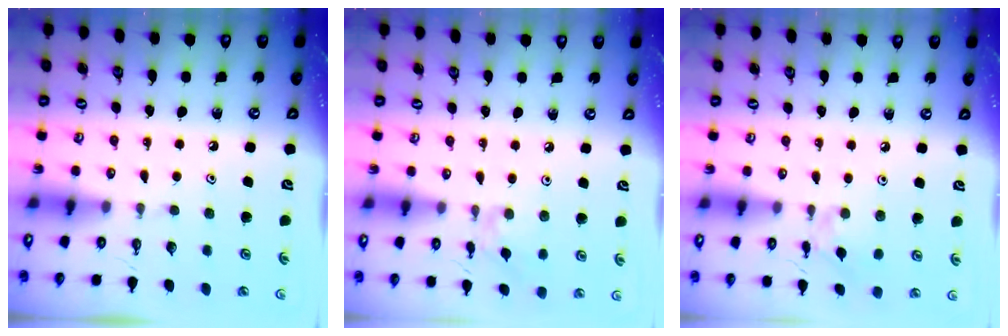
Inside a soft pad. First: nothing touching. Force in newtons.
{"total": 3.0, "press": 2.9, "slide": 0.6}
{"total": 7.0, "press": 7.0, "slide": 1.0}